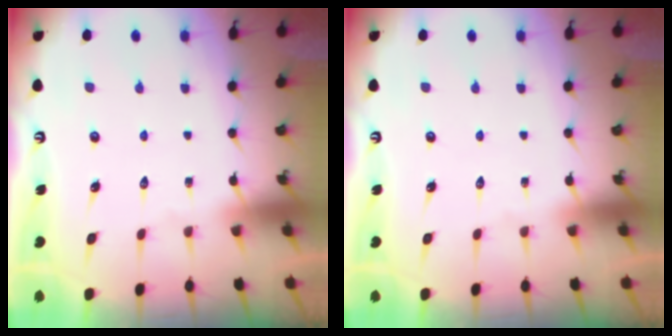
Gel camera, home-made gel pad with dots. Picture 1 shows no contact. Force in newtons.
{"total": 0.0}